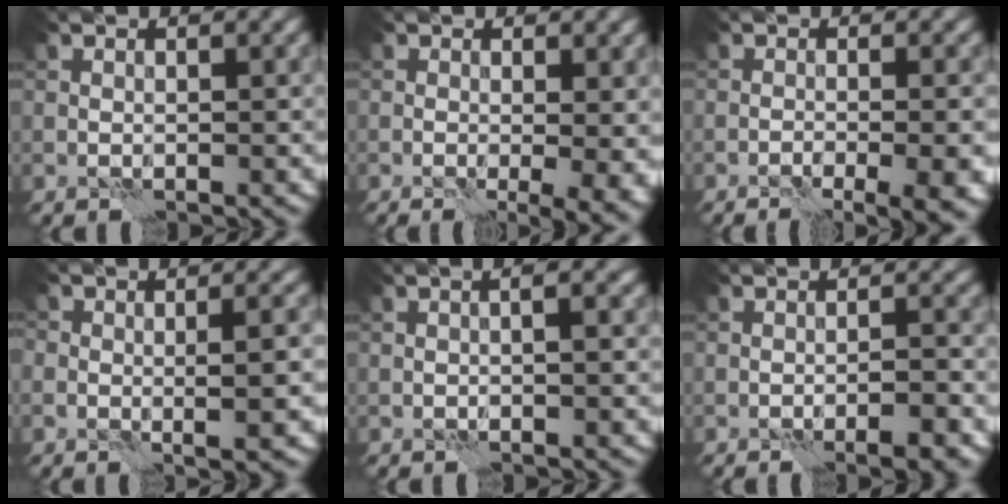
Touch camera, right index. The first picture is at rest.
{"total": 5.4, "force": [0.0, 2.1, 5.0], "torque": [-0.037, -0.012, 0.006]}
{"total": 6.3, "force": [-1.8, 2.1, 5.6], "torque": [-0.044, -0.004, -0.017]}
{"total": 2.7, "force": [-0.3, 0.9, 2.5], "torque": [-0.034, 0.000, -0.007]}
{"total": 2.7, "force": [0.3, 0.9, 2.5], "torque": [-0.009, 0.010, -0.009]}
{"total": 2.6, "force": [-1.1, 0.3, 2.3], "torque": [-0.030, 0.001, -0.017]}